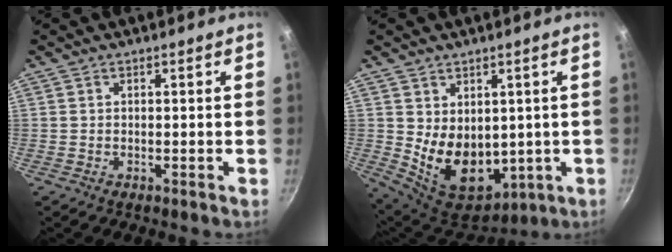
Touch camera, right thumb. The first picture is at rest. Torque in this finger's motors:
{"motor_torque": [-0.73, 0.83, -0.07, 0.19, 0.10]}